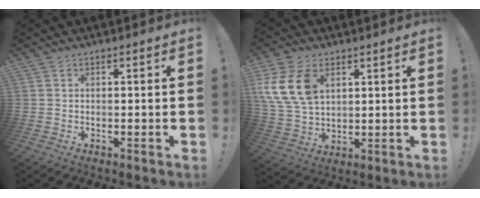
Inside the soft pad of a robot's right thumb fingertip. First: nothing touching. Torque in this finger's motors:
{"motor_torque": [0.66, 1.42, 0.64, -0.23, 0.54]}